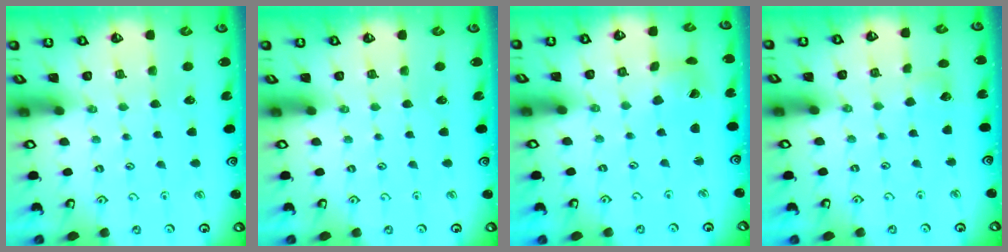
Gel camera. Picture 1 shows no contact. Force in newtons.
{"total": 0.0}
{"total": 2.4, "press": 2.4, "slide": 0.4}
{"total": 3.2, "press": 3.2, "slide": 0.4}